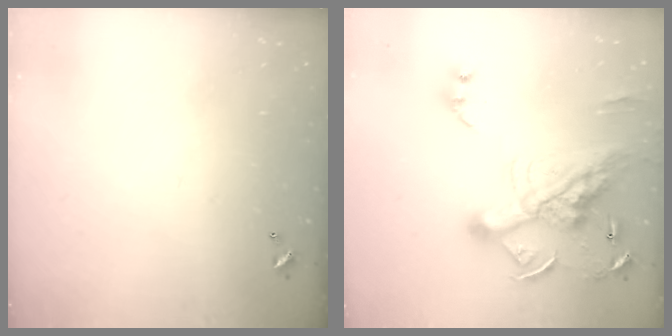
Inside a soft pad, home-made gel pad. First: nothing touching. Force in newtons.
{"total": 18.2, "press": 18.0, "slide": 2.7}